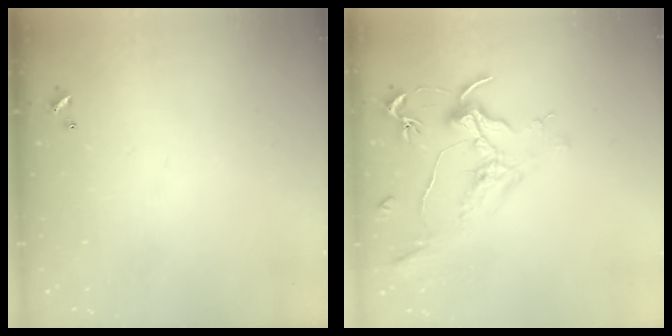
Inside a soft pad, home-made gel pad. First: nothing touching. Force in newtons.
{"total": 1.5, "press": 1.2, "slide": 0.9}